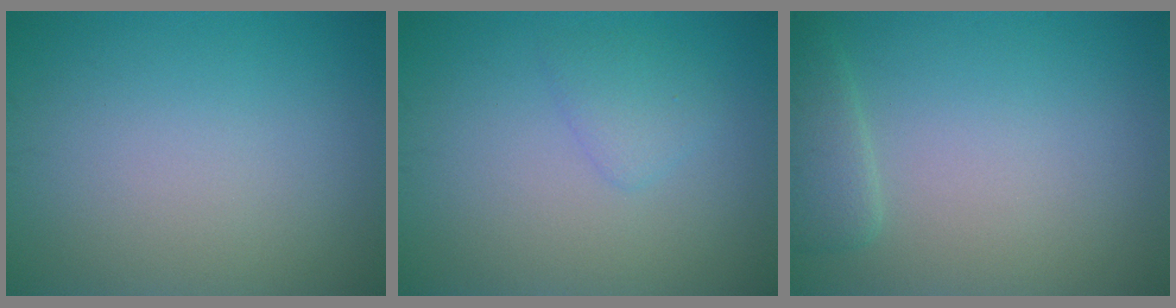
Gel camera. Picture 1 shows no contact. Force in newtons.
{"total": 1.6, "press": 1.6, "slide": 0.1}
{"total": 2.1, "press": 2.1, "slide": 0.2}